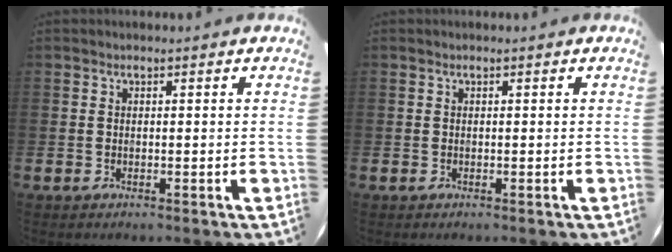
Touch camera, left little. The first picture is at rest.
{"total": 0.0}